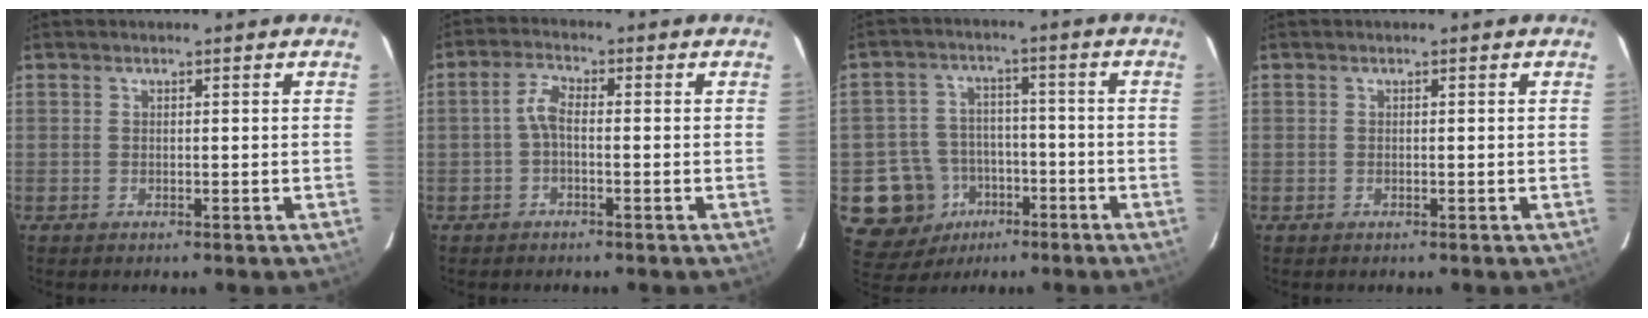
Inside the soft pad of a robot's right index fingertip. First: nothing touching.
{"total": 3.0, "force": [-0.8, 1.2, 2.6], "torque": [-0.059, 0.011, -0.020]}
{"total": 11.7, "force": [-4.8, 10.4, 2.1], "torque": [-0.078, 0.031, -0.060]}
{"total": 0.0}